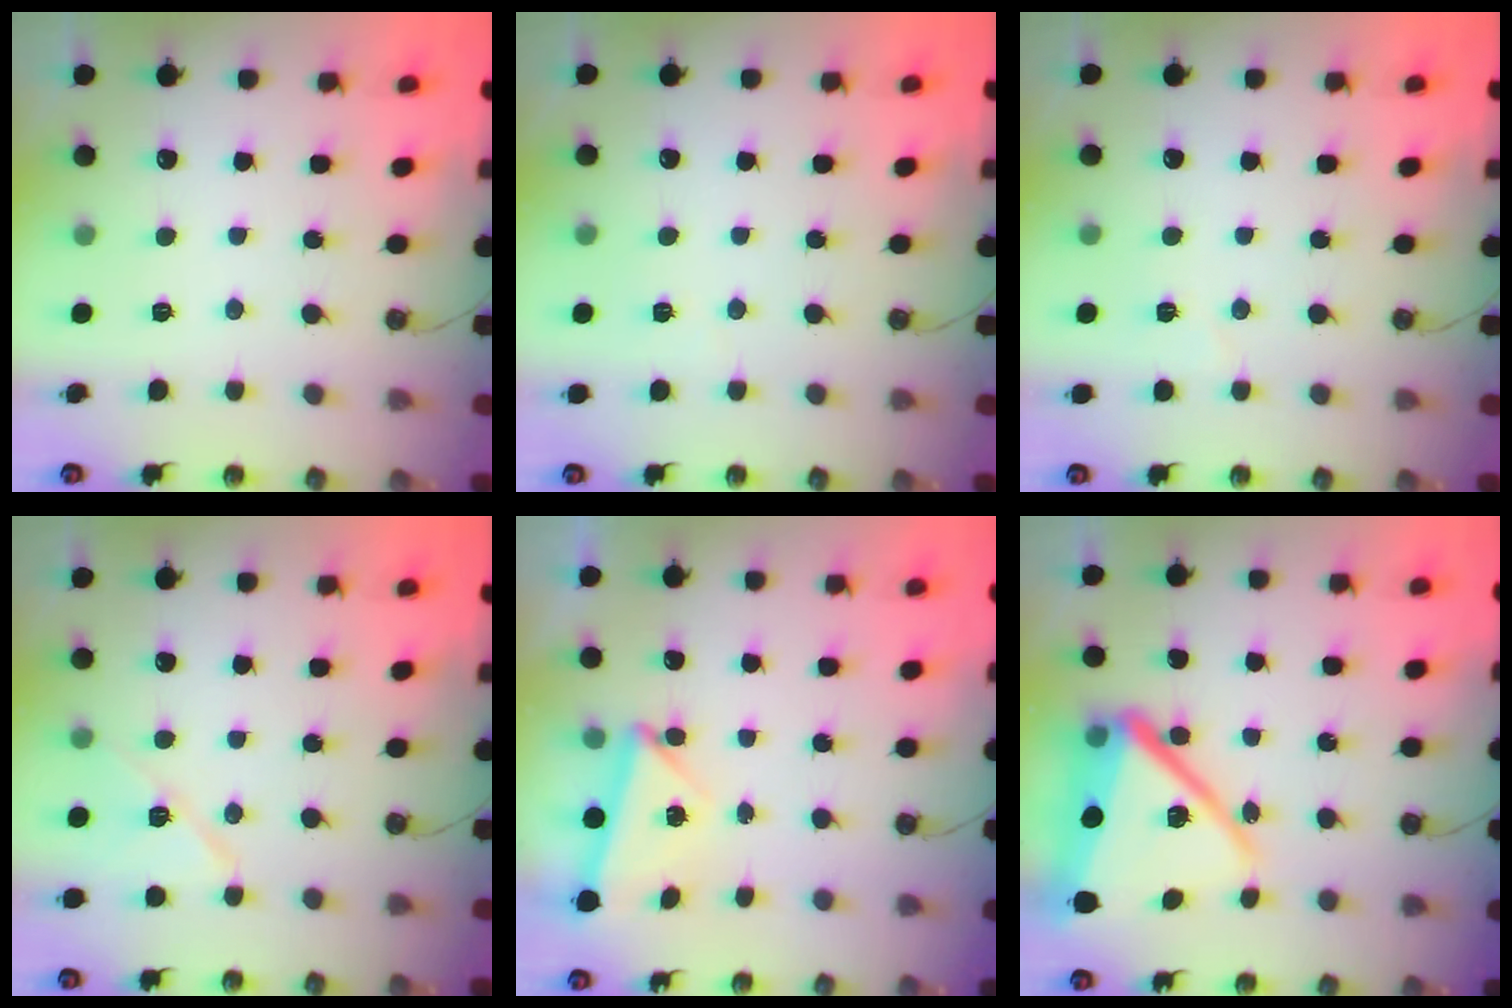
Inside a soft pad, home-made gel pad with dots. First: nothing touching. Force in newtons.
{"total": 3.2, "press": 2.7, "slide": 1.8}
{"total": 3.8, "press": 3.7, "slide": 0.8}
{"total": 9.9, "press": 9.8, "slide": 1.5}
{"total": 4.7, "press": 4.6, "slide": 0.9}
{"total": 20.8, "press": 20.6, "slide": 2.7}